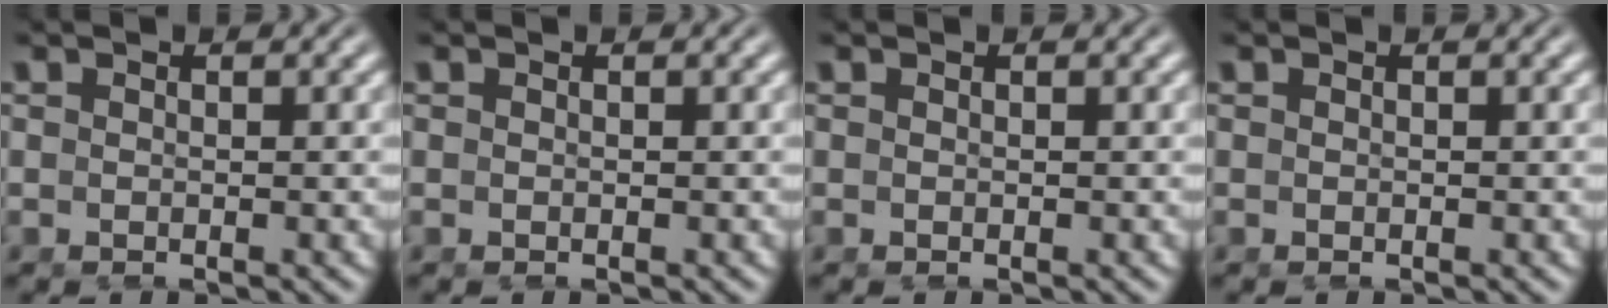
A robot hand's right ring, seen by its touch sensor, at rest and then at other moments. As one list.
[{"total": 0.0}, {"total": 0.0}, {"total": 0.0}]